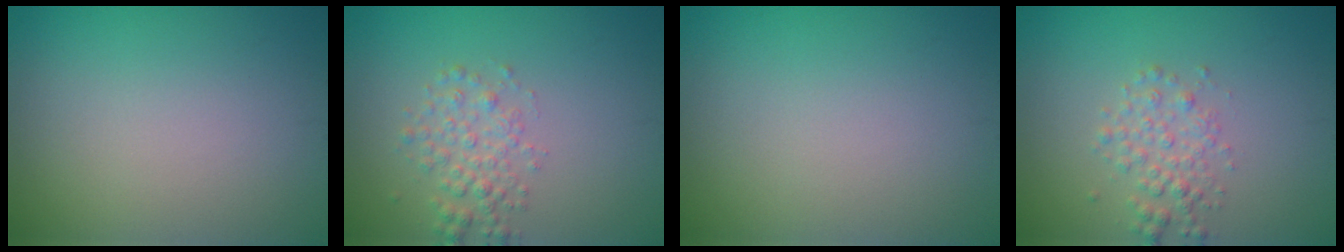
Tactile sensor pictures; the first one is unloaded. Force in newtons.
{"total": 2.3, "press": 2.3, "slide": 0.1}
{"total": 0.0}
{"total": 2.1, "press": 2.1, "slide": 0.1}